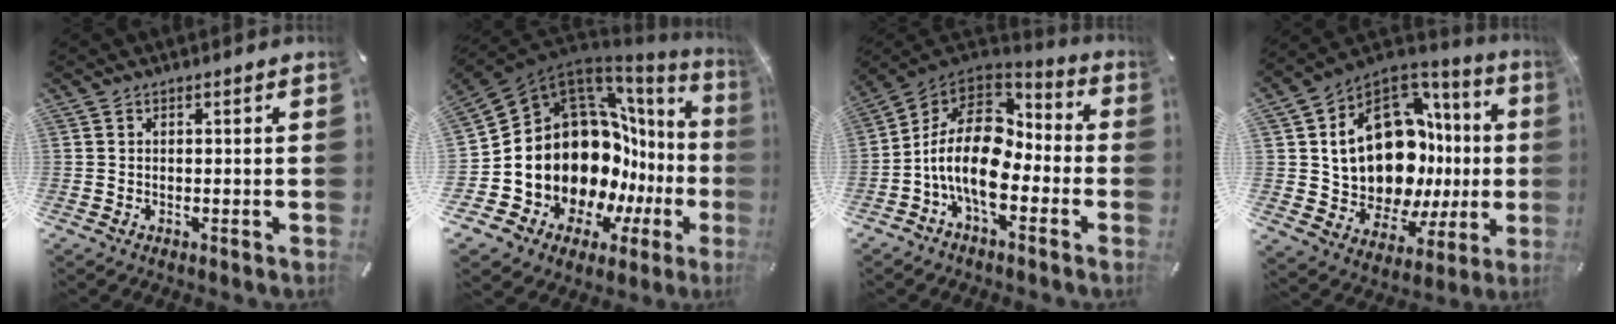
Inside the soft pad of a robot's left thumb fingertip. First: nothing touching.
{"total": 20.2, "force": [-1.9, 15.5, 12.8], "torque": [-0.206, -0.075, 0.022]}
{"total": 17.2, "force": [-4.7, 10.1, 13.1], "torque": [-0.272, 0.019, -0.082]}
{"total": 20.0, "force": [3.0, 12.9, 15.0], "torque": [-0.271, -0.057, 0.064]}